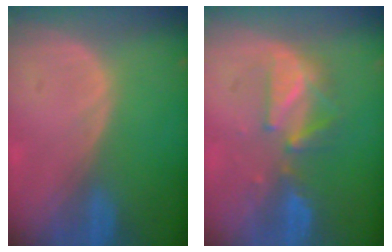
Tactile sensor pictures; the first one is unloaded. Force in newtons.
{"total": 5.7, "press": 5.7, "slide": 0.6}